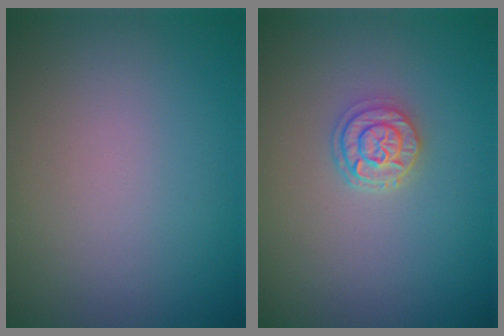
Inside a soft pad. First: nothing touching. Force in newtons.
{"total": 2.3, "press": 2.0, "slide": 1.1}